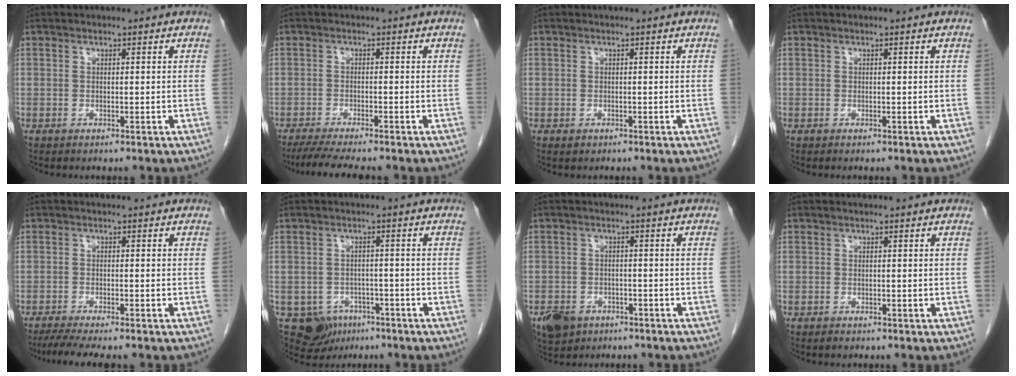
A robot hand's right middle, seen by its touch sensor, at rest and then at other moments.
{"total": 7.3, "force": [-6.2, 0.3, 3.8], "torque": [-0.057, -0.017, -0.100]}
{"total": 0.5, "force": [-0.3, 0.4, 0.2], "torque": [-0.005, 0.001, -0.002]}
{"total": 0.0}
{"total": 6.1, "force": [-5.0, 0.2, 3.4], "torque": [-0.051, -0.013, -0.081]}
{"total": 7.6, "force": [-4.2, 6.0, 2.0], "torque": [-0.037, 0.004, -0.055]}
{"total": 6.2, "force": [-3.9, 4.5, 1.9], "torque": [-0.037, 0.004, -0.054]}
{"total": 0.7, "force": [-0.5, 0.4, 0.2], "torque": [-0.007, 0.000, -0.006]}